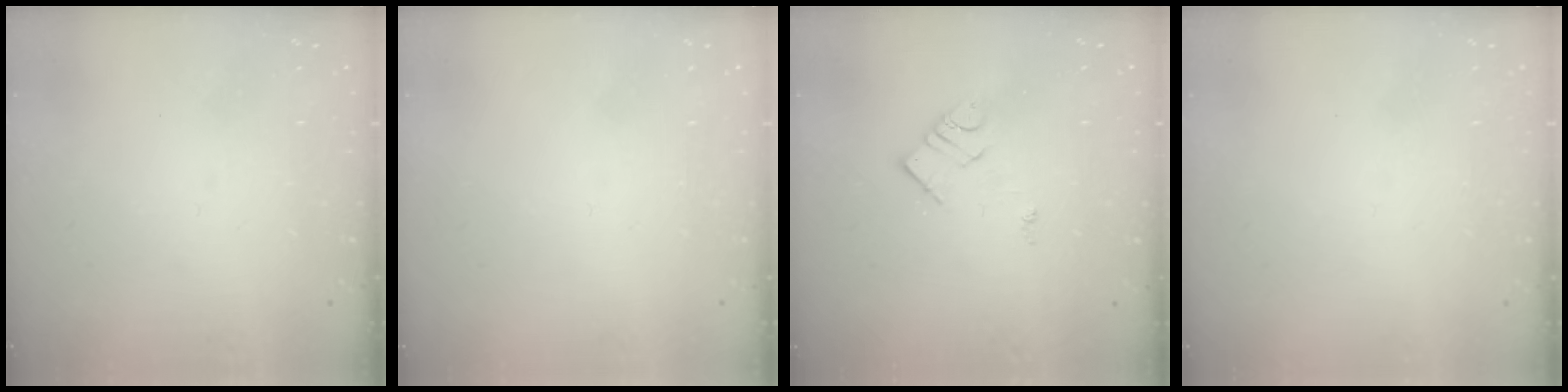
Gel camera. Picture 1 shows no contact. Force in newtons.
{"total": 1.7, "press": 1.7, "slide": 0.1}
{"total": 7.4, "press": 7.4, "slide": 0.2}
{"total": 1.7, "press": 1.7, "slide": 0.1}